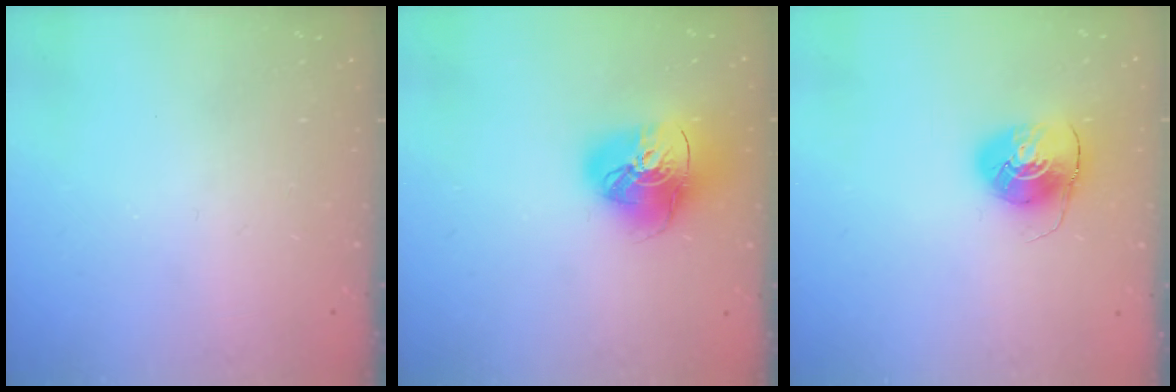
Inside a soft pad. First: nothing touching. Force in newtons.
{"total": 16.2, "press": 16.1, "slide": 1.7}
{"total": 8.5, "press": 8.5, "slide": 0.1}